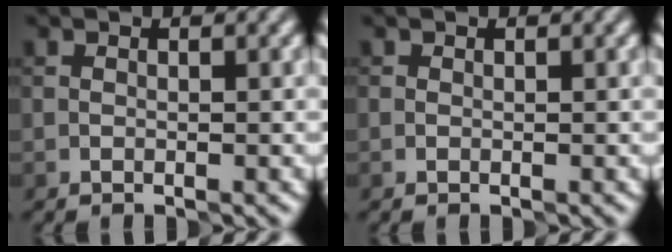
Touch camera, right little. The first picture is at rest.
{"total": 0.0}